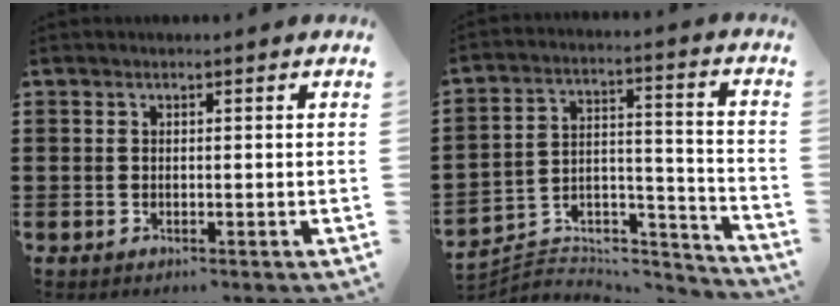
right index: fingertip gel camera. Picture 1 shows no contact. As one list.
[{"total": 4.3, "force": [-3.6, 2.2, 0.7], "torque": [-0.017, 0.003, -0.074]}]